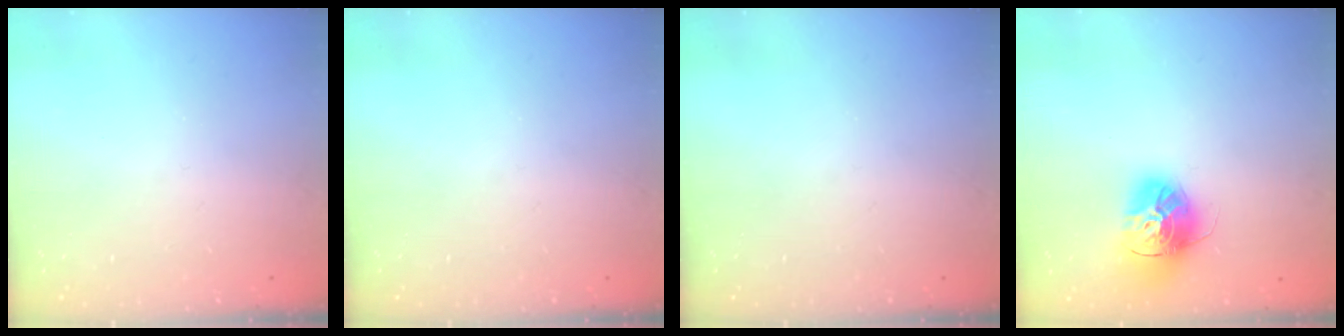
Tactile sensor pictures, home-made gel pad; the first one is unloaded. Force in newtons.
{"total": 0.0}
{"total": 0.0}
{"total": 15.6, "press": 15.5, "slide": 1.4}